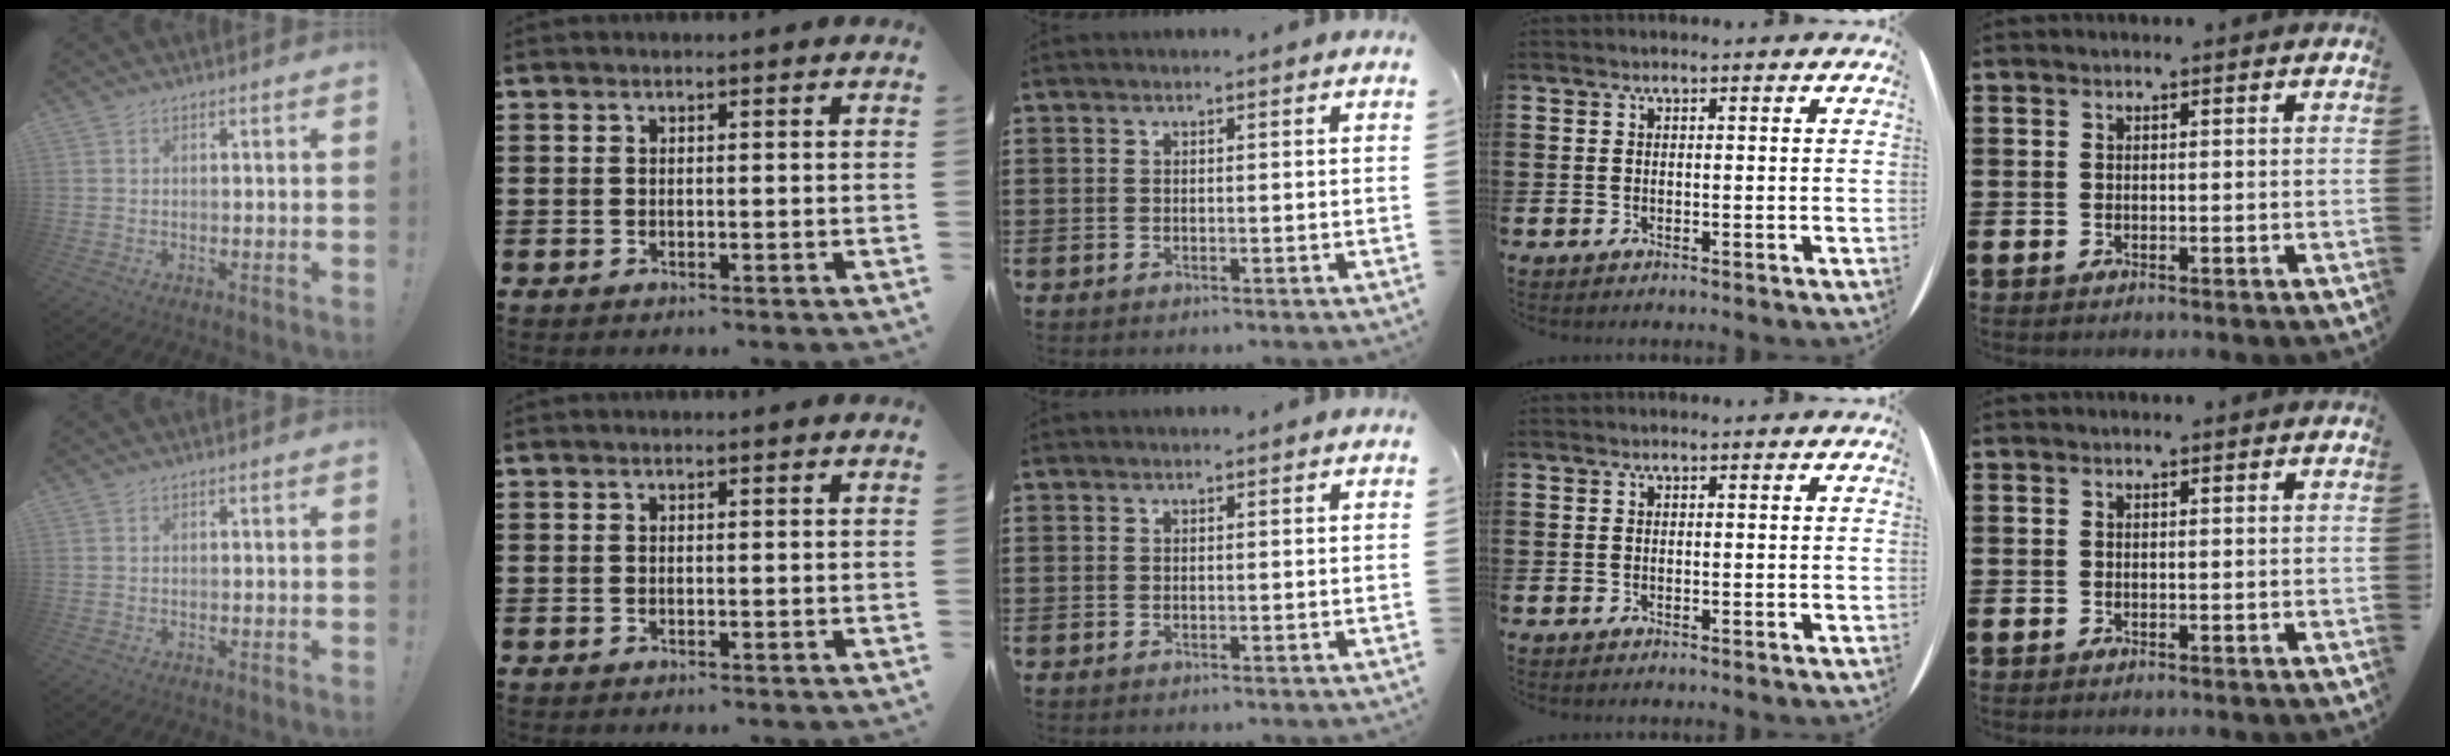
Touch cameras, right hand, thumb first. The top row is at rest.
{}